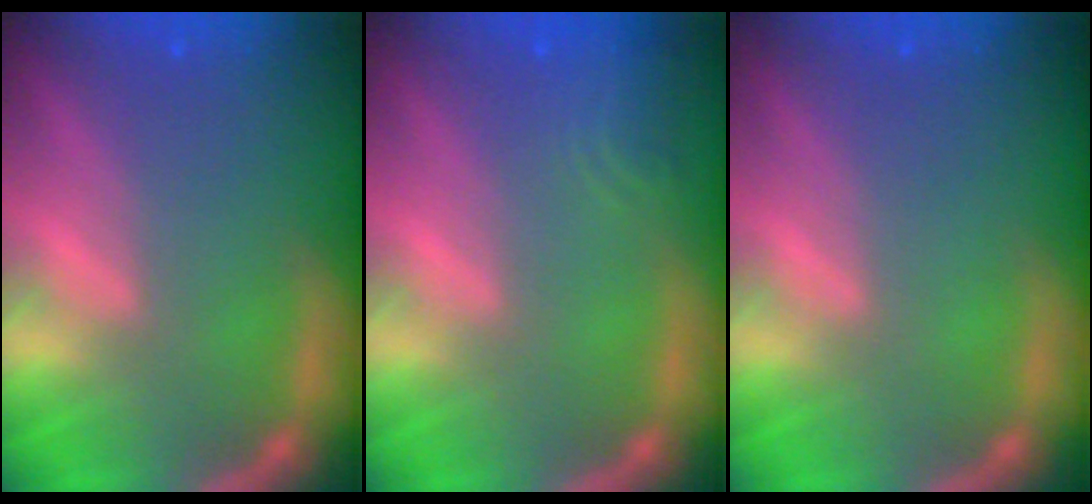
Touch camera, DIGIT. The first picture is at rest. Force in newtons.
{"total": 2.4}
{"total": 0.0}